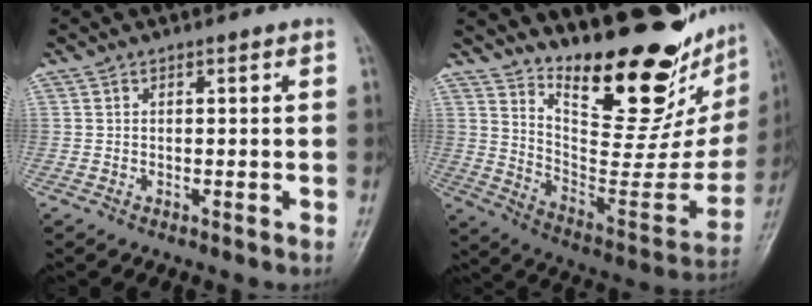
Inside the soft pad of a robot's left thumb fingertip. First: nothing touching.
{"total": 26.8, "force": [19.2, 8.5, 16.7], "torque": [-0.207, -0.131, 0.292]}